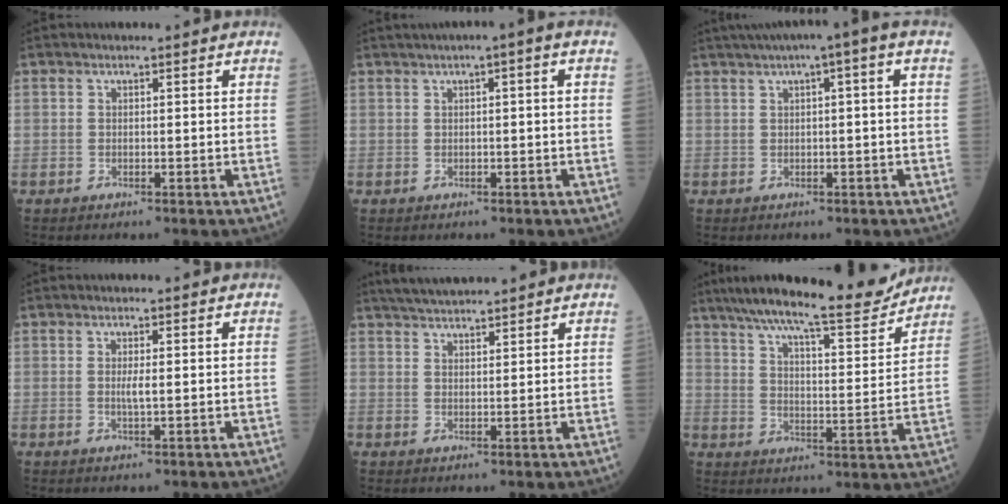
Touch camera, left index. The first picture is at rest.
{"total": 2.7, "force": [0.7, 0.0, 2.6], "torque": [-0.043, 0.009, 0.011]}
{"total": 5.6, "force": [2.3, -0.1, 5.1], "torque": [-0.081, 0.024, 0.036]}
{"total": 1.6, "force": [-0.2, 0.0, 1.5], "torque": [-0.035, -0.006, -0.002]}
{"total": 6.9, "force": [6.3, 0.7, 2.7], "torque": [-0.051, 0.029, 0.104]}
{"total": 18.0, "force": [15.9, 1.6, 8.2], "torque": [-0.133, -0.011, 0.229]}